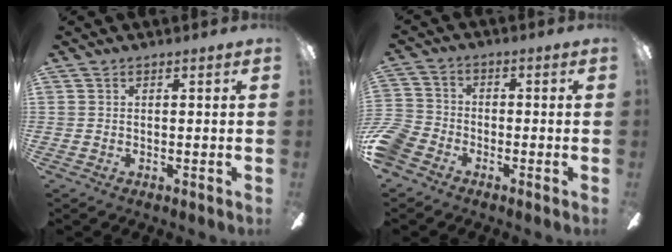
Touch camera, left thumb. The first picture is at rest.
{"total": 7.7, "force": [-4.6, 5.2, 3.3], "torque": [-0.084, 0.028, -0.090]}